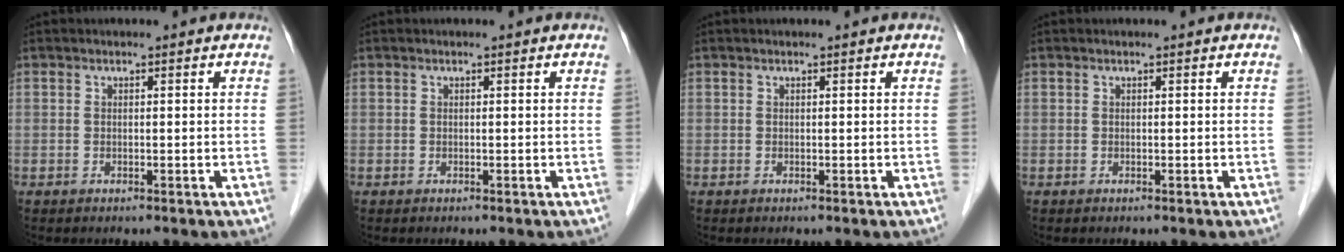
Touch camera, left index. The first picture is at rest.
{"total": 0.0}
{"total": 0.0}
{"total": 0.0}